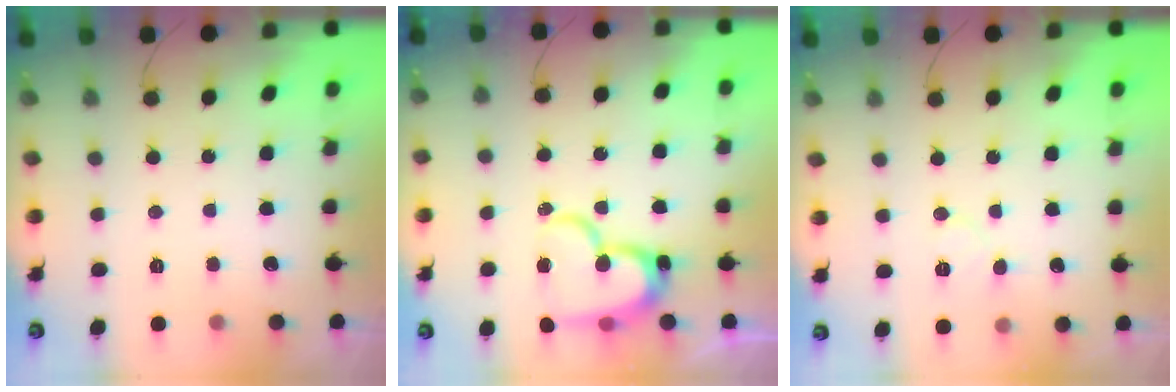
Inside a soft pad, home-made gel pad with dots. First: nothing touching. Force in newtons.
{"total": 17.1, "press": 17.1, "slide": 1.7}
{"total": 6.3, "press": 6.3, "slide": 0.7}